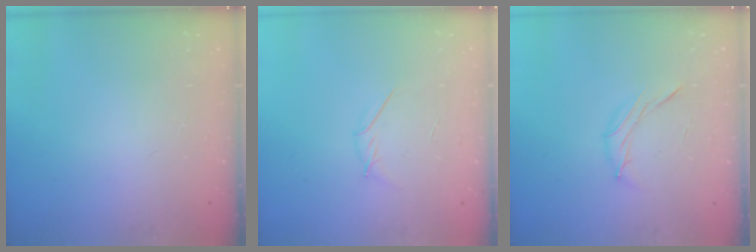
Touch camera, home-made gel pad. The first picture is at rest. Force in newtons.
{"total": 3.6, "press": 3.5, "slide": 0.9}
{"total": 7.0, "press": 6.9, "slide": 1.4}